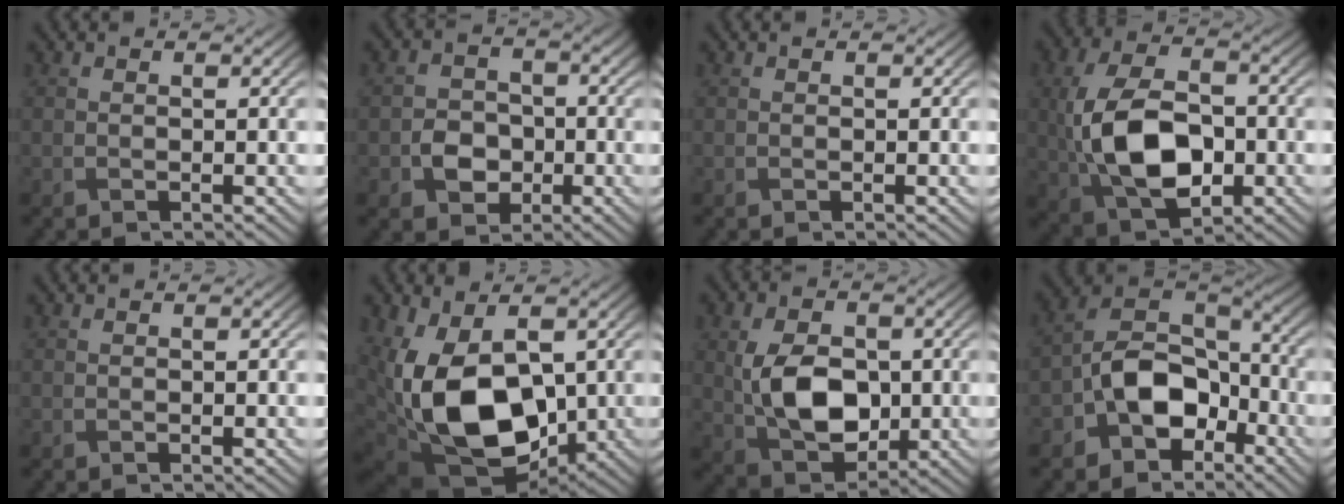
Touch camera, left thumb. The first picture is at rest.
{"total": 4.3, "force": [-1.4, 3.6, 1.9], "torque": [-0.031, 0.001, -0.028]}
{"total": 0.0}
{"total": 12.0, "force": [-1.7, 7.3, 9.3], "torque": [-0.212, -0.006, -0.033]}
{"total": 0.0}
{"total": 16.2, "force": [-1.5, 9.9, 12.7], "torque": [-0.273, -0.035, -0.017]}
{"total": 9.3, "force": [-0.3, 6.1, 6.9], "torque": [-0.149, -0.009, -0.005]}
{"total": 10.0, "force": [-4.7, 6.6, 5.9], "torque": [-0.108, 0.002, -0.111]}